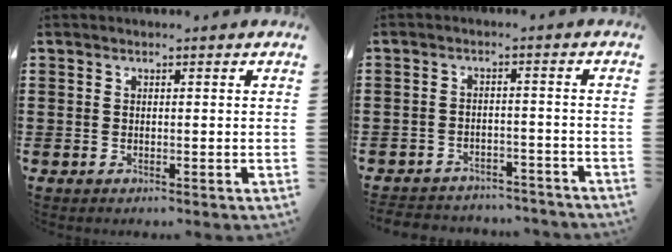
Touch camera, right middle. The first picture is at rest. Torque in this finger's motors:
{"motor_torque": [0.41, -0.28, 0.38, 0.18]}